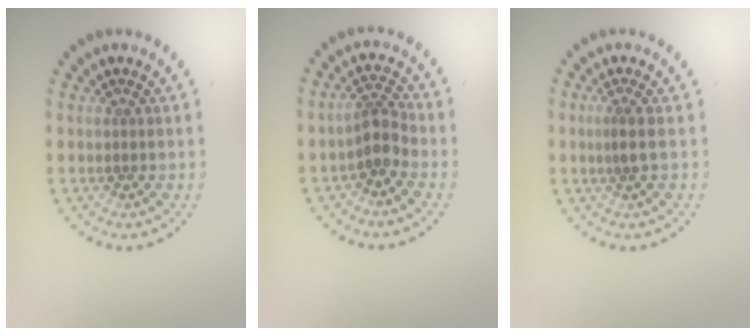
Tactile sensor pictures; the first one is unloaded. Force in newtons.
{"total": 2.4, "press": 1.9, "slide": 1.4}
{"total": 1.3, "press": 0.8, "slide": 0.9}